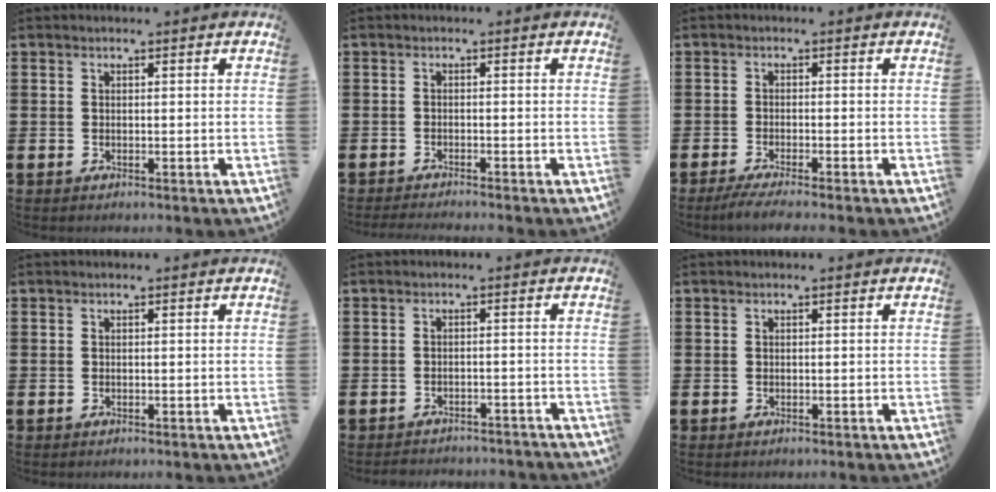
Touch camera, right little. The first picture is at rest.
{"total": 1.0, "force": [-0.9, -0.2, 0.2], "torque": [-0.003, -0.003, -0.018]}
{"total": 2.1, "force": [-1.4, 0.0, 1.5], "torque": [-0.023, 0.000, -0.026]}
{"total": 0.0}
{"total": 1.8, "force": [-1.8, 0.0, 0.0], "torque": [-0.005, 0.003, -0.040]}
{"total": 0.0}